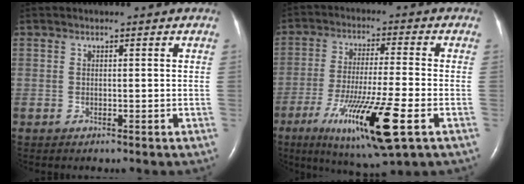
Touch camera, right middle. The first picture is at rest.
{"total": 15.0, "force": [-6.4, 0.8, 13.5], "torque": [-0.253, -0.037, -0.104]}